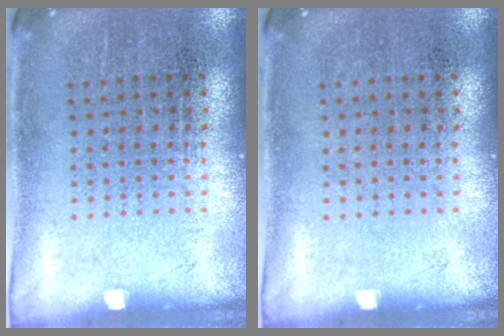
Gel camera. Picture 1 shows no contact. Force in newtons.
{"total": 0.0}